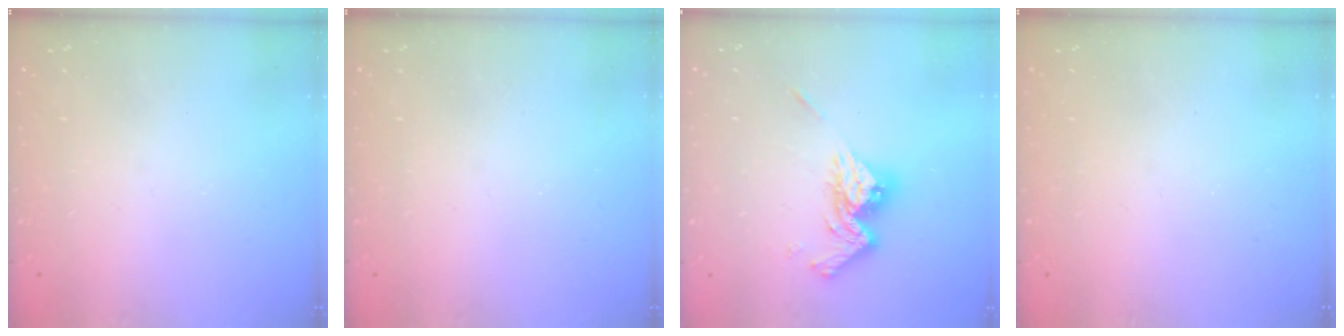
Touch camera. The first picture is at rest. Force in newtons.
{"total": 0.0}
{"total": 13.5, "press": 13.4, "slide": 1.2}
{"total": 0.0}